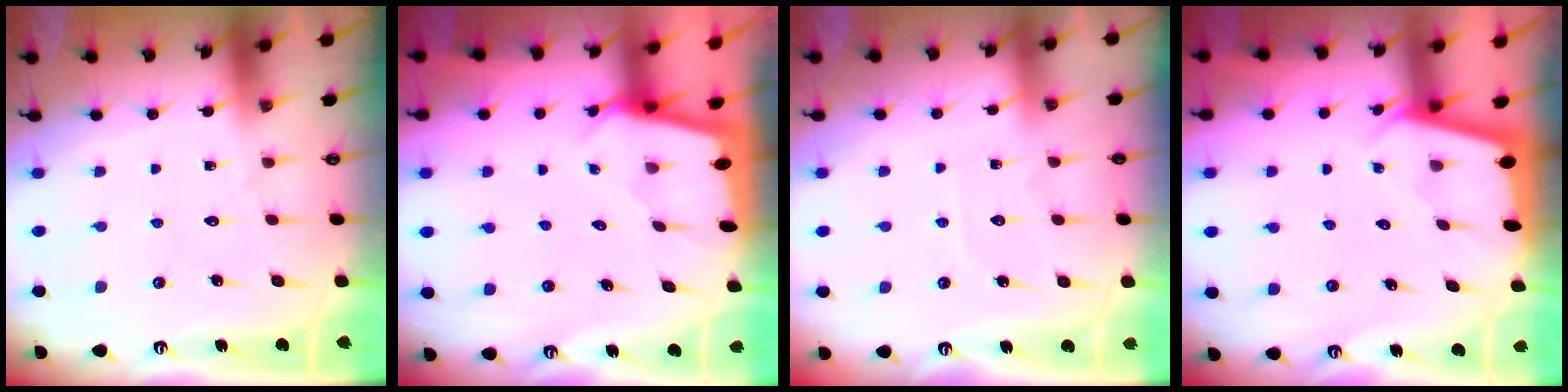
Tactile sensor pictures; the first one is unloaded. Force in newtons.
{"total": 1.6, "press": 1.6, "slide": 0.2}
{"total": 3.8, "press": 3.8, "slide": 0.5}
{"total": 2.1, "press": 2.1, "slide": 0.1}